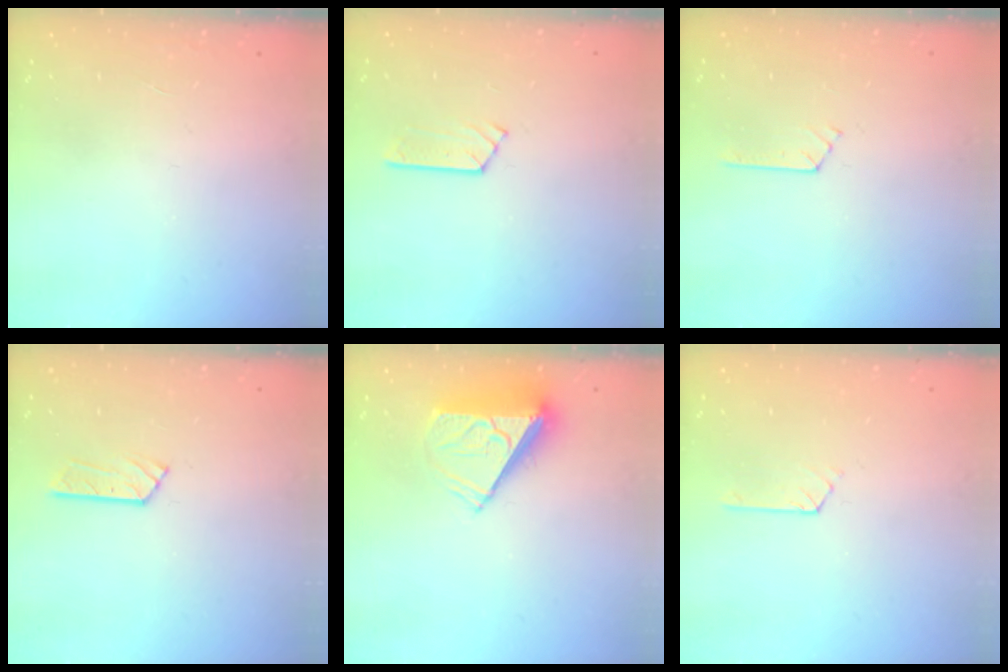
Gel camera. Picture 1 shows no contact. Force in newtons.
{"total": 3.7, "press": 3.7, "slide": 0.4}
{"total": 2.5, "press": 2.5, "slide": 0.3}
{"total": 3.2, "press": 3.2, "slide": 0.4}
{"total": 7.5, "press": 7.4, "slide": 1.2}
{"total": 2.1, "press": 2.0, "slide": 0.3}